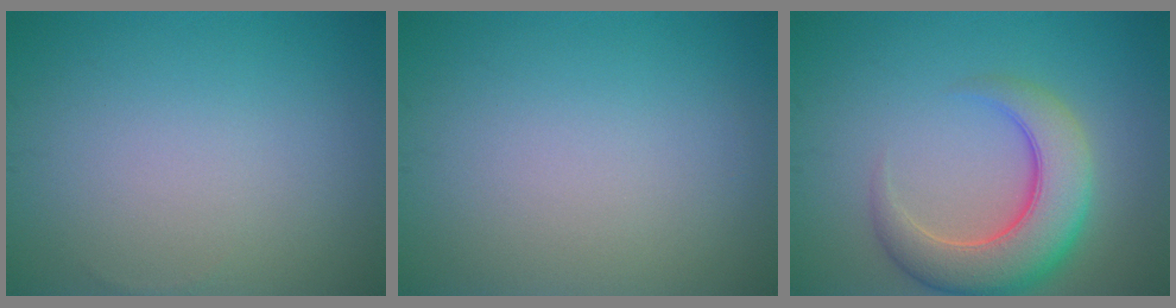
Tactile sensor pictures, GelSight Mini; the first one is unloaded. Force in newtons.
{"total": 0.0}
{"total": 6.9, "press": 6.9, "slide": 0.6}